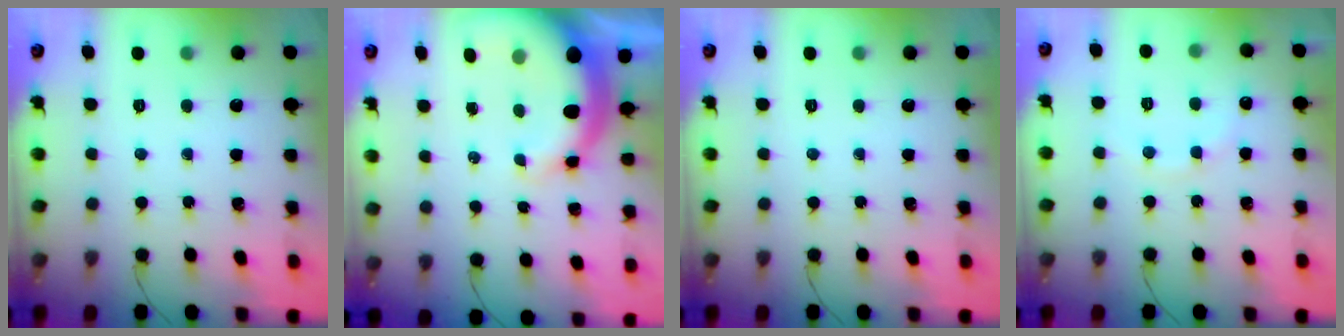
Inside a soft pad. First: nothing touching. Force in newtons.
{"total": 11.6, "press": 11.4, "slide": 2.3}
{"total": 0.0}
{"total": 6.8, "press": 6.7, "slide": 1.3}